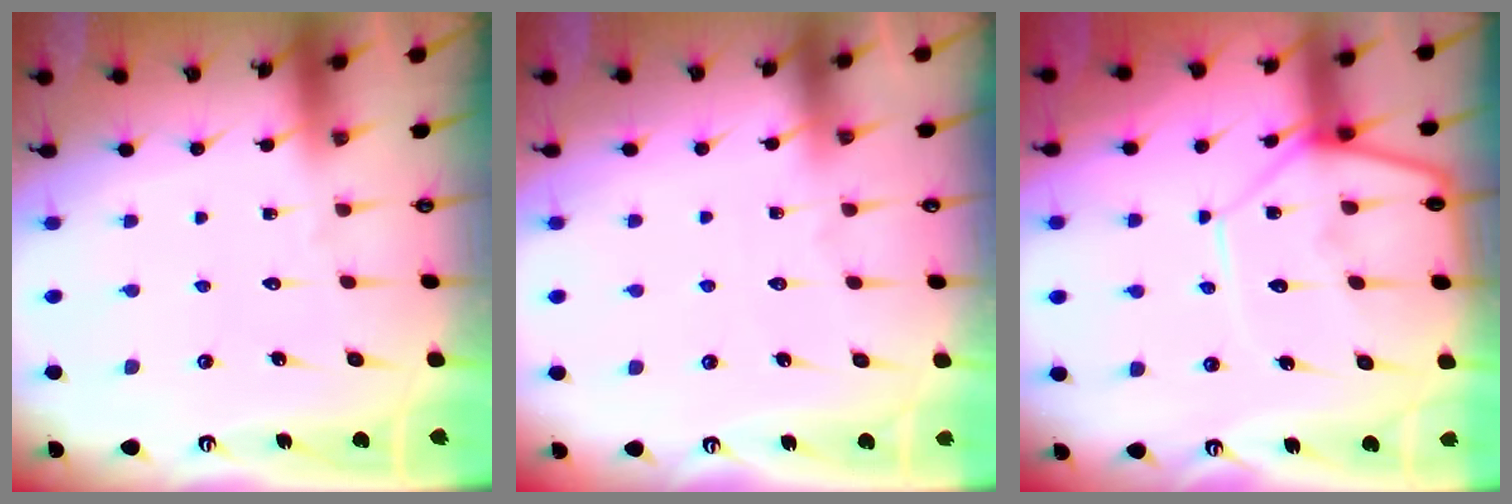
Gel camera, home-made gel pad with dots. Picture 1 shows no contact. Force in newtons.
{"total": 3.5, "press": 3.4, "slide": 0.5}
{"total": 10.8, "press": 10.7, "slide": 0.9}